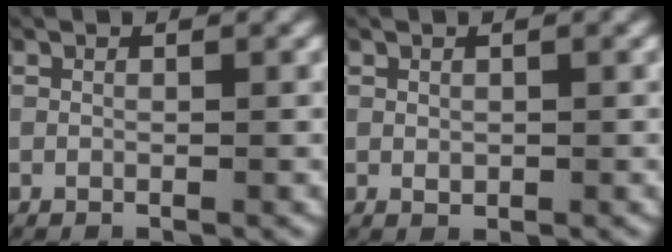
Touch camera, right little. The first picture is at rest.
{"total": 0.6, "force": [0.0, 0.5, 0.3], "torque": [-0.006, -0.001, 0.001]}